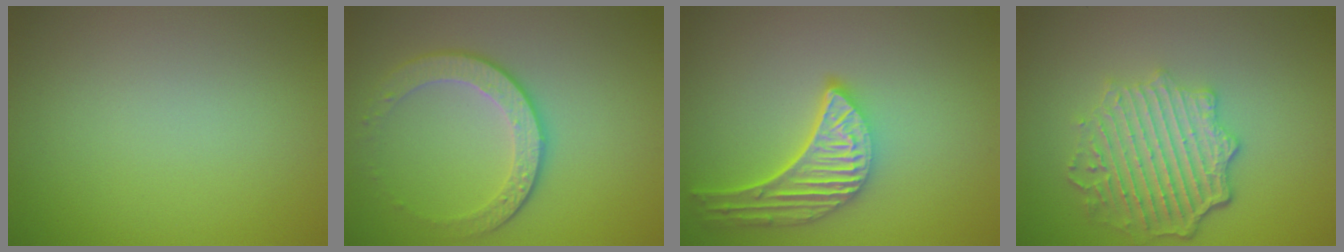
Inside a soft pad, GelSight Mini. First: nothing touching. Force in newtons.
{"total": 4.0, "press": 3.1, "slide": 2.5}
{"total": 5.3, "press": 4.1, "slide": 3.3}
{"total": 6.0, "press": 4.7, "slide": 3.8}